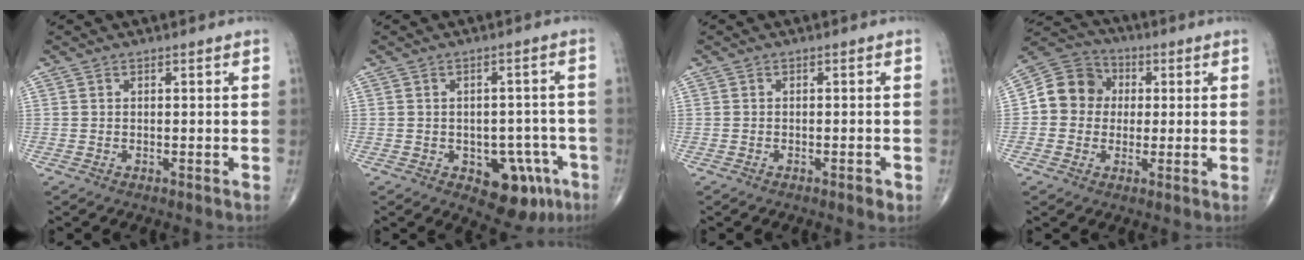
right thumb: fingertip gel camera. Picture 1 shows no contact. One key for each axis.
{"total": 10.1, "fx": -4.5, "fy": 6.1, "fz": 6.8, "tx": -0.041, "ty": 0.025, "tz": -0.049}
{"total": 1.3, "fx": -0.8, "fy": 0.4, "fz": 1.0, "tx": -0.014, "ty": -0.002, "tz": -0.014}
{"total": 10.0, "fx": 0.7, "fy": 9.0, "fz": 4.3, "tx": -0.049, "ty": 0.021, "tz": 0.000}